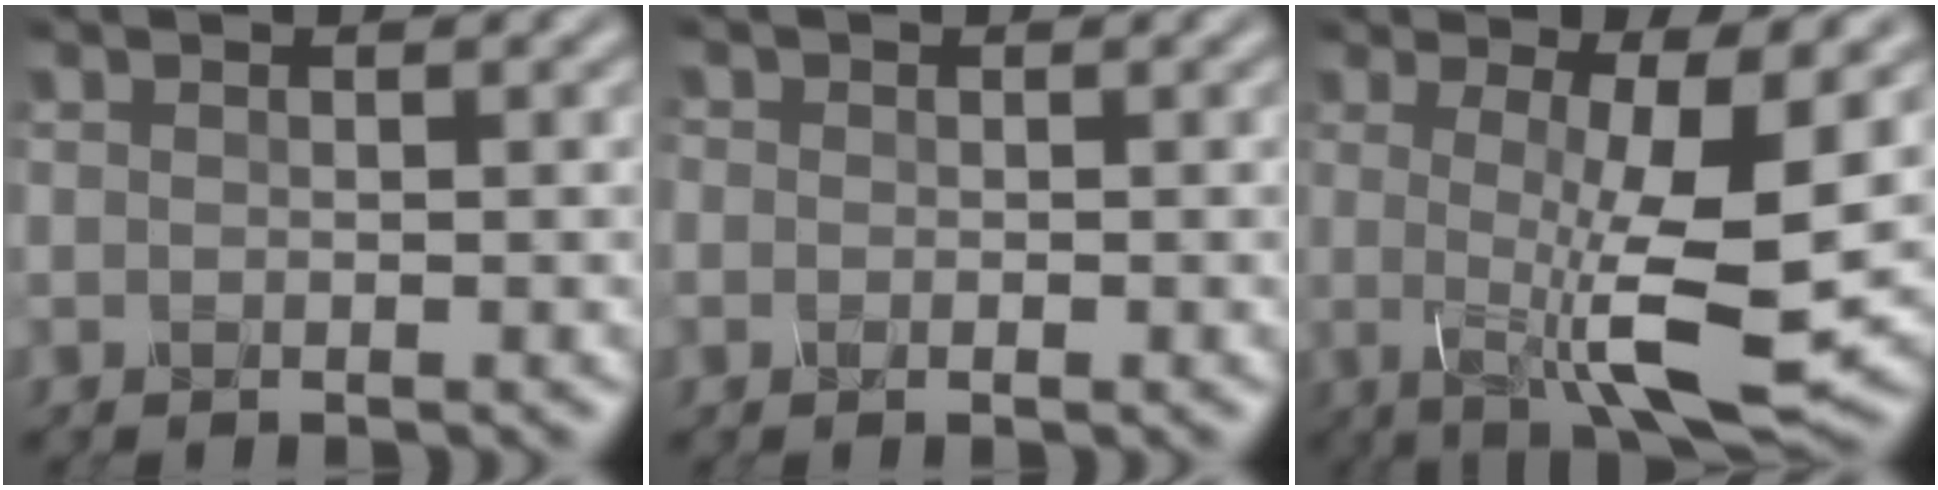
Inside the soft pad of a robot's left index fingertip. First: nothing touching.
{"total": 1.5, "force": [0.4, 1.4, 0.6], "torque": [0.001, 0.002, -0.008]}
{"total": 9.7, "force": [-0.6, 2.2, 9.4], "torque": [-0.138, -0.011, -0.007]}